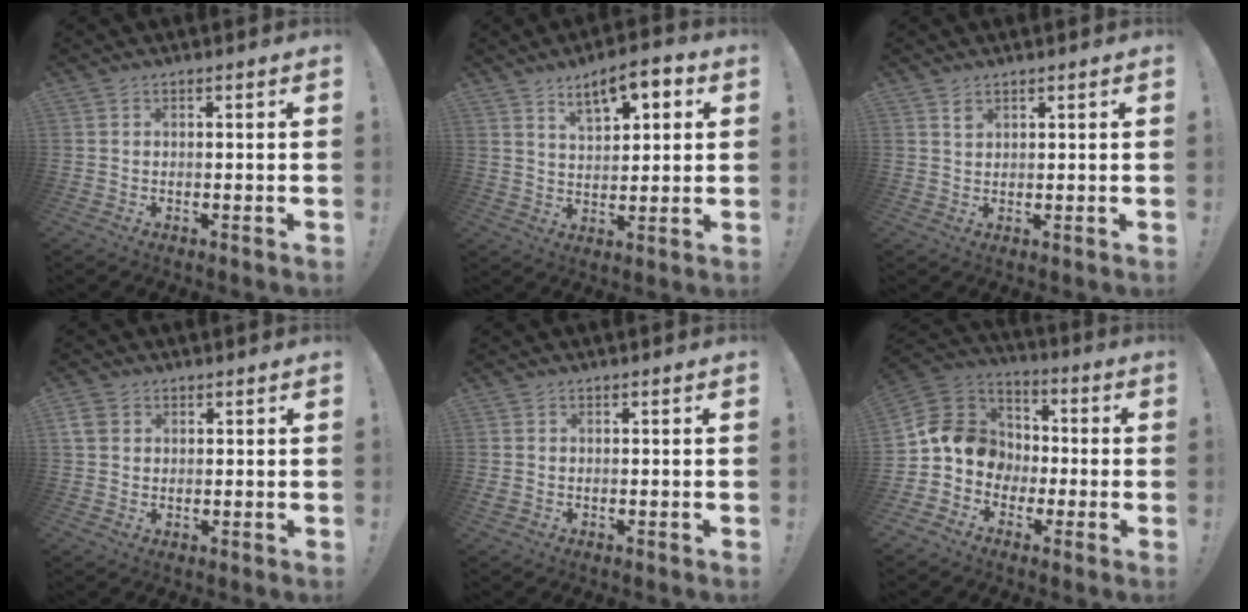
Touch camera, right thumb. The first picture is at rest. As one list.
[{"total": 9.3, "force": [5.2, 4.2, 6.5], "torque": [-0.090, -0.022, 0.088]}, {"total": 1.4, "force": [1.0, 0.8, 0.5], "torque": [0.003, -0.007, 0.017]}, {"total": 4.4, "force": [1.8, 3.4, 2.1], "torque": [-0.032, -0.001, 0.037]}, {"total": 0.9, "force": [0.1, 0.8, 0.4], "torque": [-0.004, 0.000, 0.001]}, {"total": 14.1, "force": [-1.2, 12.7, 6.0], "torque": [-0.085, 0.022, -0.009]}]